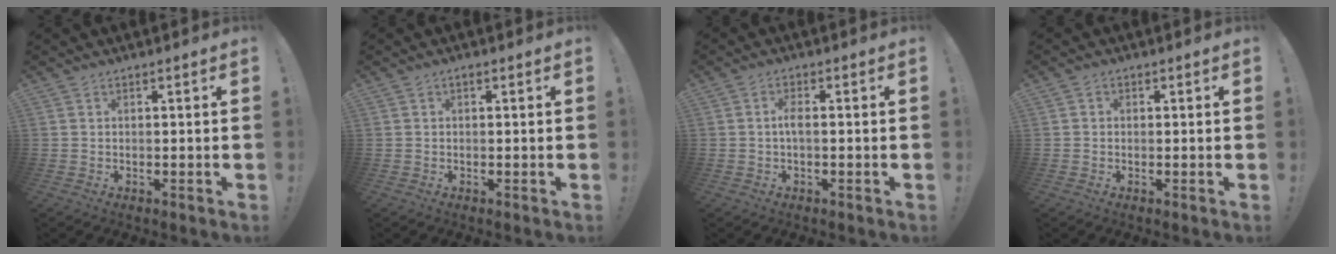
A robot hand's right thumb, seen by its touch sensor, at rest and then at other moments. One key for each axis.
{"total": 0.5, "fx": 0.2, "fy": 0.3, "fz": 0.4, "tx": -0.008, "ty": 0.001, "tz": 0.004}
{"total": 2.7, "fx": -0.4, "fy": 0.9, "fz": 2.5, "tx": -0.059, "ty": 0.007, "tz": -0.010}
{"total": 1.1, "fx": -0.3, "fy": 1.0, "fz": 0.3, "tx": -0.008, "ty": 0.004, "tz": -0.006}